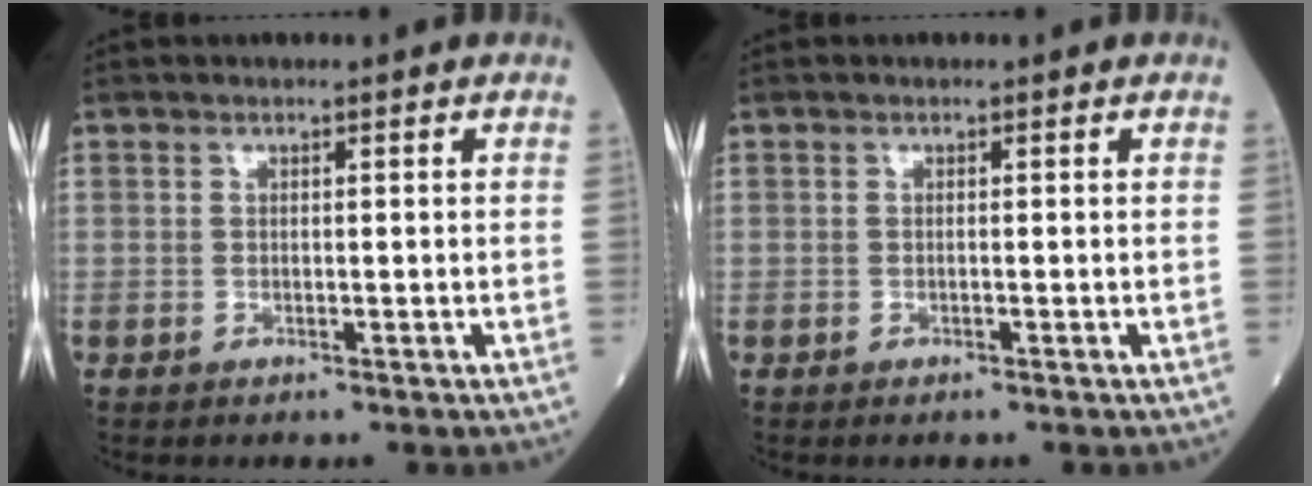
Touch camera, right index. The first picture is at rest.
{"total": 0.0}